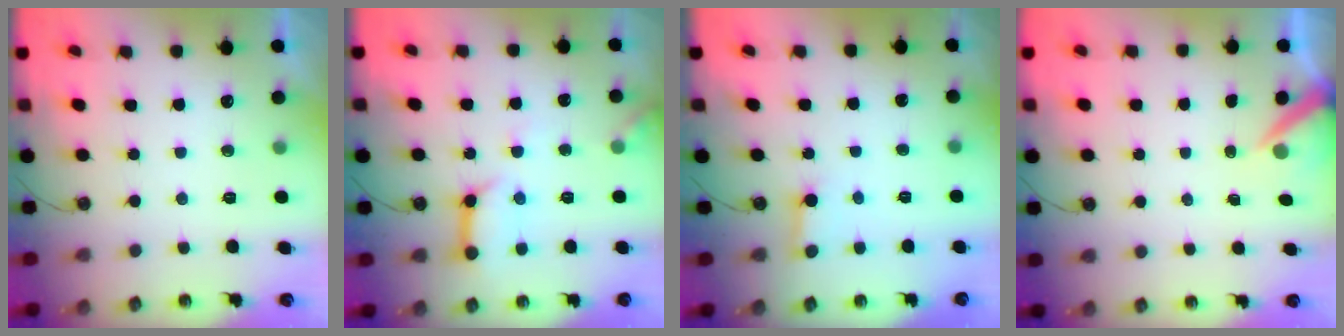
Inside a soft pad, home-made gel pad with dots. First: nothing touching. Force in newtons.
{"total": 11.8, "press": 11.8, "slide": 1.2}
{"total": 2.7, "press": 2.7, "slide": 0.1}
{"total": 5.4, "press": 5.4, "slide": 0.5}